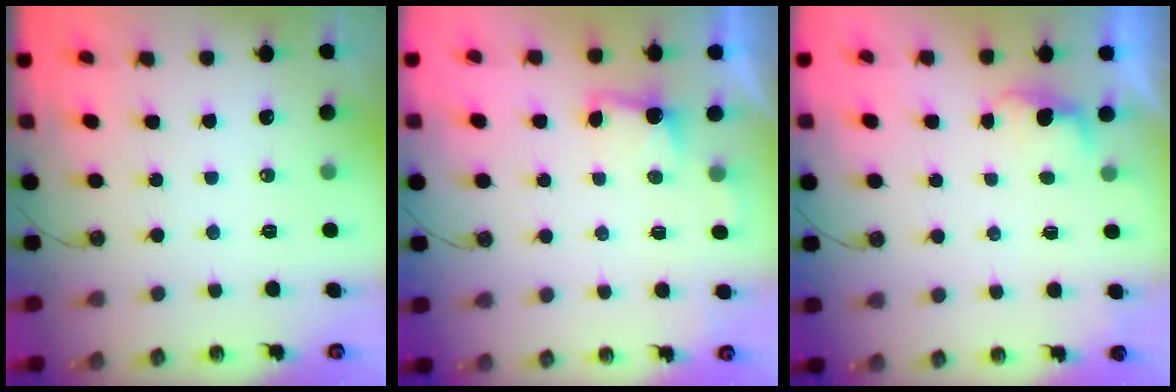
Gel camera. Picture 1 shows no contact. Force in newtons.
{"total": 1.4, "press": 1.0, "slide": 0.9}
{"total": 1.4, "press": 1.1, "slide": 0.8}